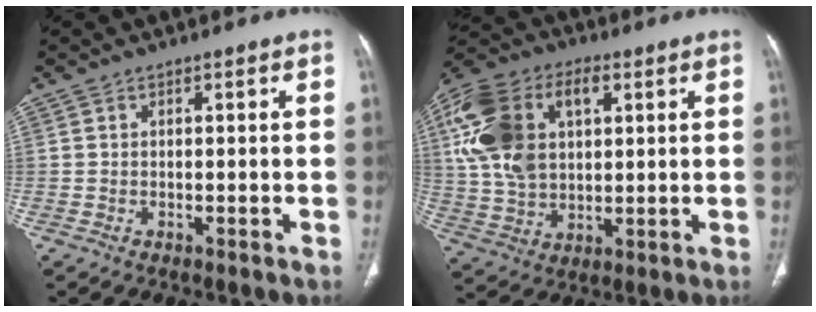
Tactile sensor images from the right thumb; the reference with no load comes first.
{"total": 19.7, "force": [5.4, 12.6, 14.1], "torque": [-0.281, 0.011, 0.096]}